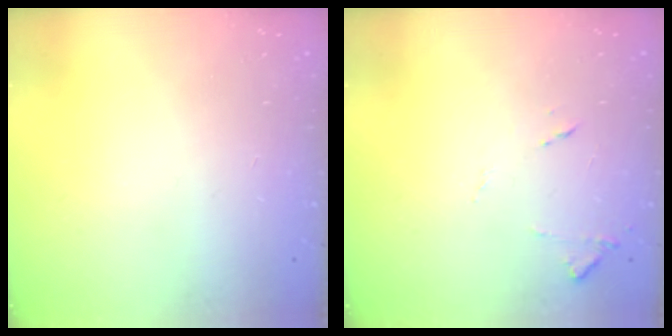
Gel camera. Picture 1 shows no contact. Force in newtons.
{"total": 8.2, "press": 8.2, "slide": 0.6}